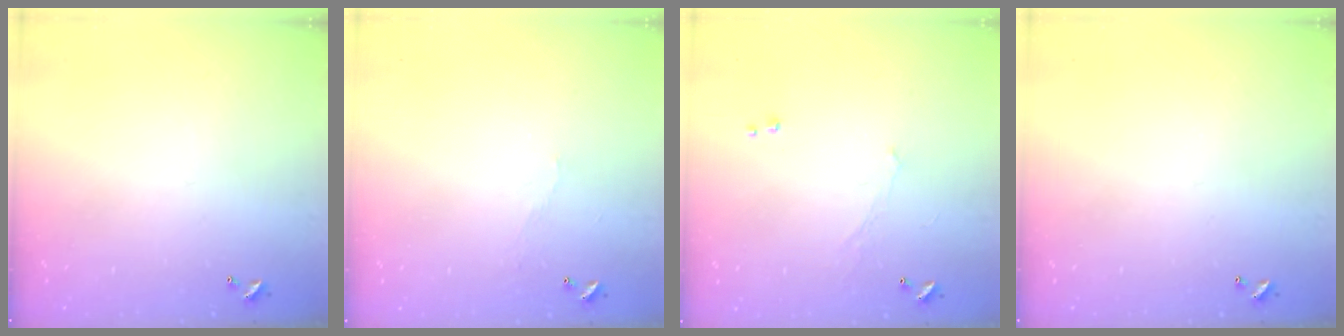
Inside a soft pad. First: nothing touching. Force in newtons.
{"total": 2.8, "press": 2.8, "slide": 0.5}
{"total": 0.0}
{"total": 0.0}